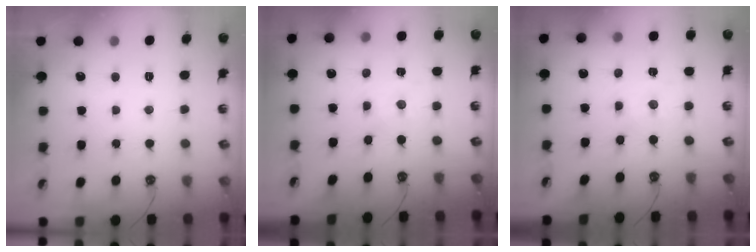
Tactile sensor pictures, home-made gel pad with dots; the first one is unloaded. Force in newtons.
{"total": 0.0}
{"total": 0.0}